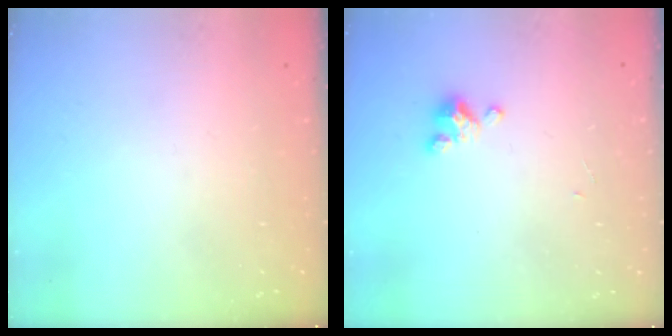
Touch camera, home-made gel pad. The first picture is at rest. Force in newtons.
{"total": 2.3, "press": 2.2, "slide": 0.4}